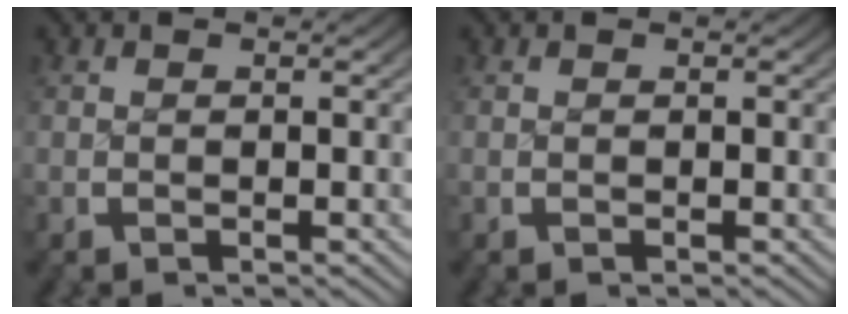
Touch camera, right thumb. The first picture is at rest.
{"total": 0.0}